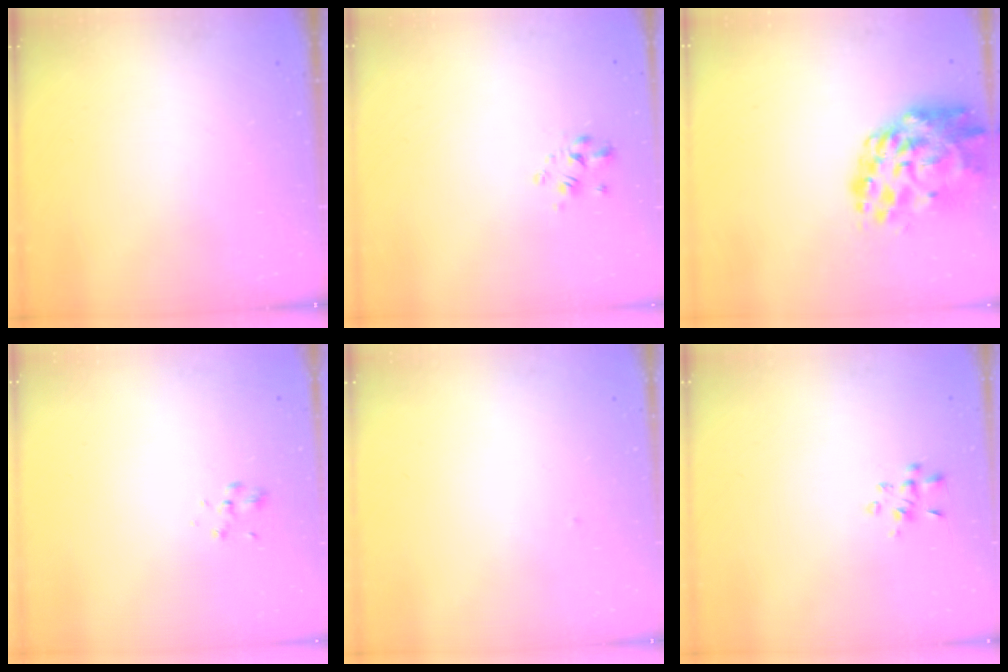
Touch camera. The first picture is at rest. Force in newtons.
{"total": 2.0, "press": 1.8, "slide": 0.9}
{"total": 17.0, "press": 16.0, "slide": 5.6}
{"total": 1.9, "press": 1.6, "slide": 0.9}
{"total": 0.9, "press": 0.8, "slide": 0.3}
{"total": 3.4, "press": 3.2, "slide": 1.1}